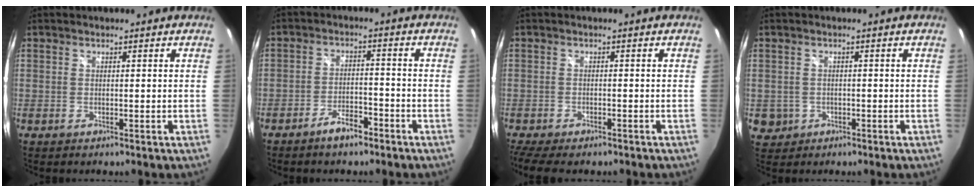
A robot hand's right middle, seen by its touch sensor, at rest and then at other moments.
{"total": 4.9, "force": [-3.8, 1.6, 2.6], "torque": [-0.063, 0.002, -0.062]}
{"total": 7.9, "force": [-6.4, 2.3, 4.0], "torque": [-0.099, -0.034, -0.108]}
{"total": 4.2, "force": [-0.8, 3.9, 1.2], "torque": [-0.036, 0.000, -0.003]}